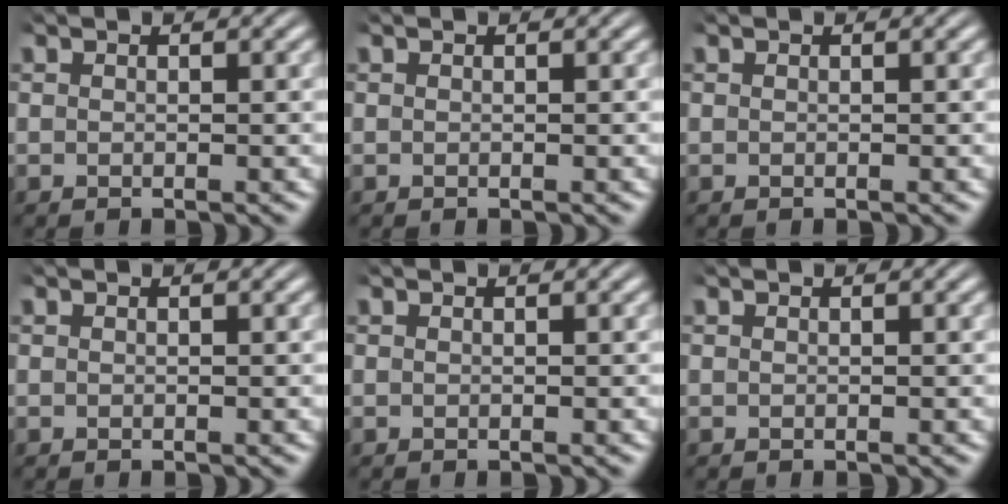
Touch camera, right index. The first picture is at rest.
{"total": 0.0}
{"total": 0.0}
{"total": 0.0}
{"total": 0.0}
{"total": 0.0}